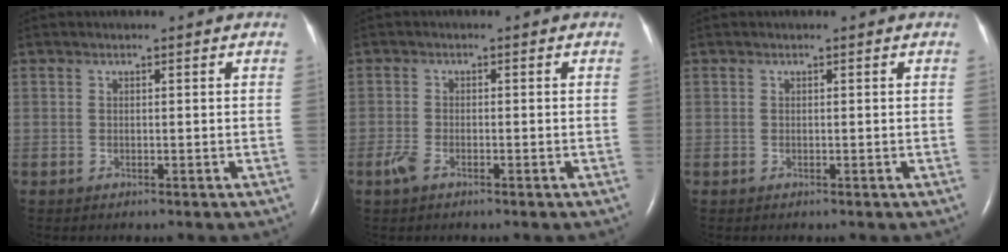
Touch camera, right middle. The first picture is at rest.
{"total": 2.1, "force": [-1.3, 0.8, 1.5], "torque": [-0.043, -0.003, -0.027]}
{"total": 0.0}